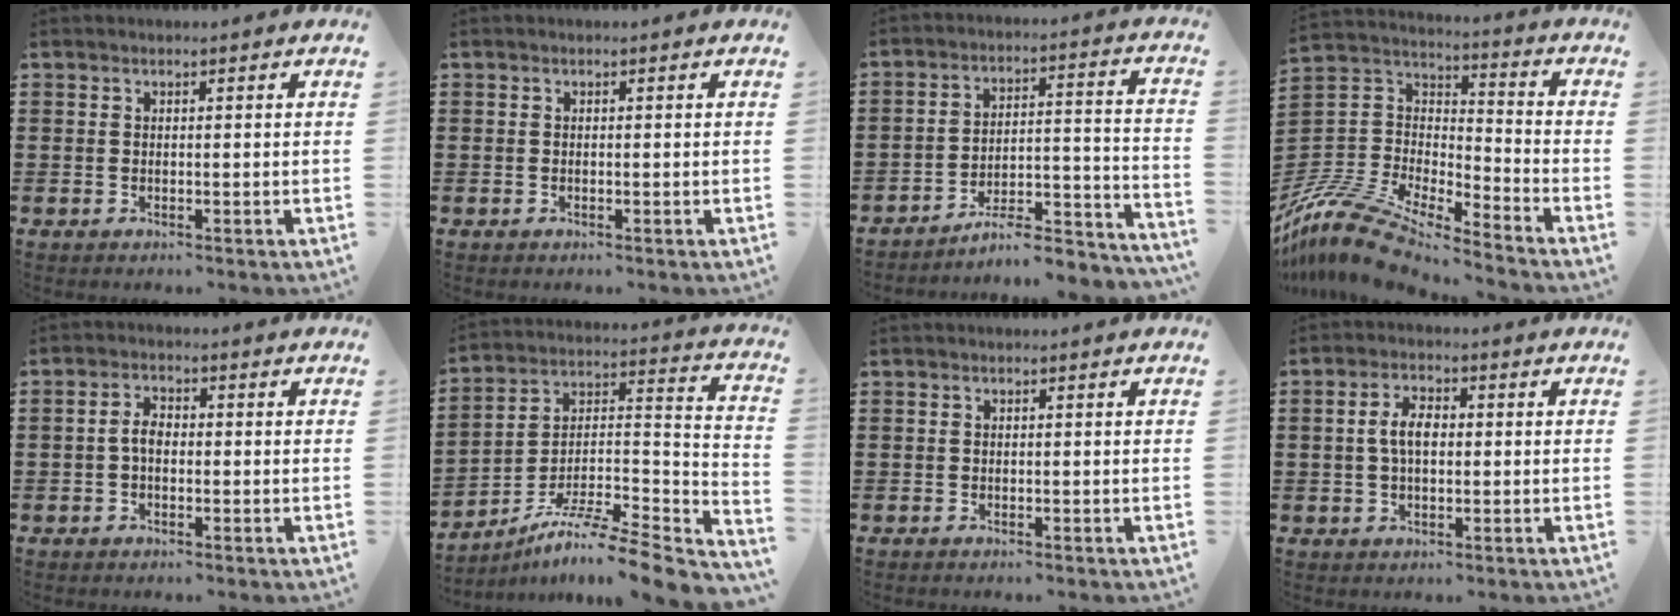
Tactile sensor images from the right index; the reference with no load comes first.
{"total": 0.0}
{"total": 6.3, "force": [-5.7, 1.0, 2.6], "torque": [-0.039, -0.003, -0.111]}
{"total": 11.9, "force": [-10.9, 2.2, 4.3], "torque": [-0.119, 0.008, -0.226]}
{"total": 2.7, "force": [-0.6, 1.5, 2.2], "torque": [-0.050, 0.001, -0.014]}
{"total": 8.9, "force": [-7.2, 0.9, 5.2], "torque": [-0.087, 0.000, -0.144]}
{"total": 0.0}
{"total": 4.4, "force": [0.2, 2.3, 3.7], "torque": [-0.081, 0.006, -0.002]}